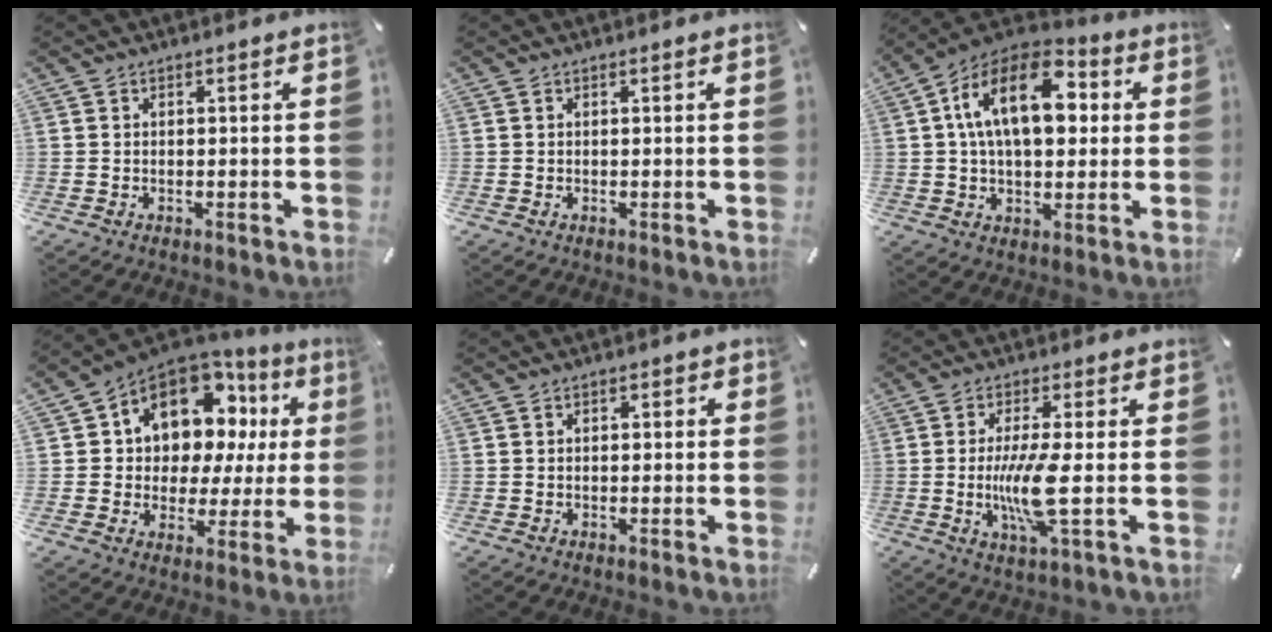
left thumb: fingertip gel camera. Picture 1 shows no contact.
{"total": 0.0}
{"total": 17.8, "force": [4.2, 10.5, 13.7], "torque": [-0.245, -0.001, 0.067]}
{"total": 12.8, "force": [6.6, 9.3, 5.8], "torque": [-0.095, -0.055, 0.122]}
{"total": 1.1, "force": [-0.2, 0.9, 0.6], "torque": [-0.011, 0.004, -0.007]}
{"total": 10.5, "force": [-0.7, 1.5, 10.3], "torque": [-0.210, -0.021, -0.019]}